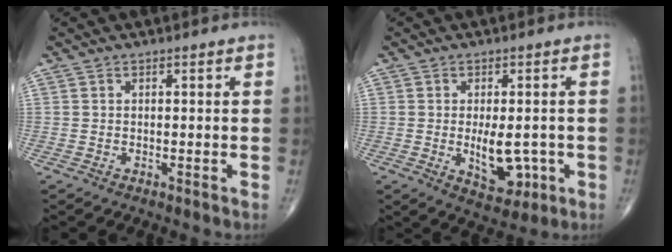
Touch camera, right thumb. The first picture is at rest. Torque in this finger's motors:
{"motor_torque": [2.93, 2.08, 1.48, -0.65, 0.40]}